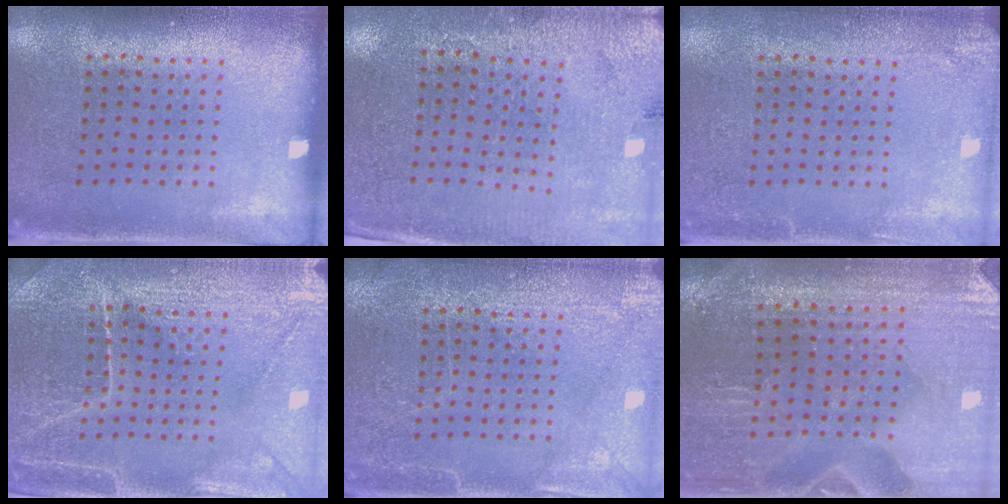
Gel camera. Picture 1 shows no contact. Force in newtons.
{"total": 3.0, "press": 2.9, "slide": 0.8}
{"total": 2.1, "press": 2.1, "slide": 0.2}
{"total": 4.0, "press": 3.9, "slide": 1.1}
{"total": 4.0, "press": 3.9, "slide": 0.5}
{"total": 1.2, "press": 1.2, "slide": 0.0}